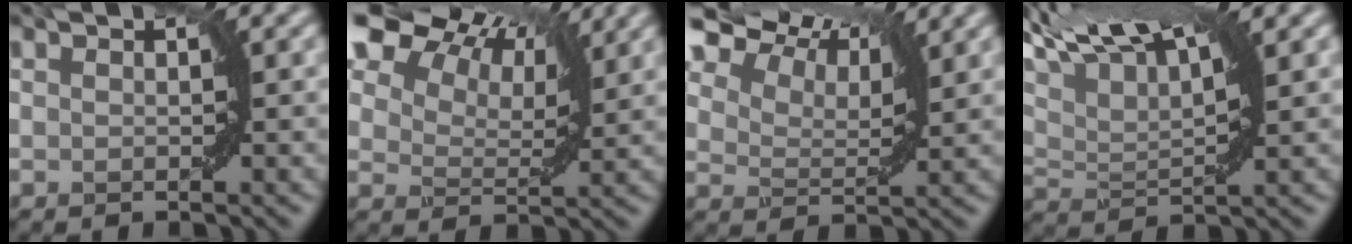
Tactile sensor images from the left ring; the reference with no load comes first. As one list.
[{"total": 11.2, "force": [7.6, 5.8, 5.9], "torque": [-0.120, 0.027, 0.107]}, {"total": 8.2, "force": [6.6, 3.0, 3.8], "torque": [-0.083, 0.022, 0.087]}, {"total": 9.8, "force": [6.5, 3.2, 6.5], "torque": [-0.130, 0.036, 0.109]}]